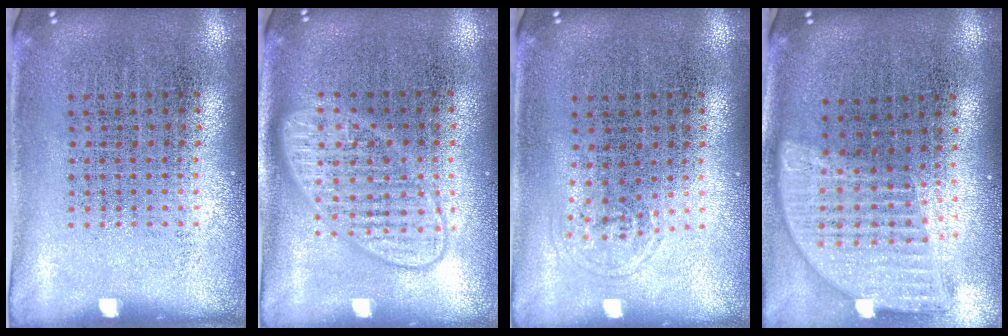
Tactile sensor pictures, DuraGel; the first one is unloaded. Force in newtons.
{"total": 2.0, "press": 1.9, "slide": 0.3}
{"total": 0.6, "press": 0.5, "slide": 0.3}
{"total": 1.7, "press": 1.4, "slide": 1.0}